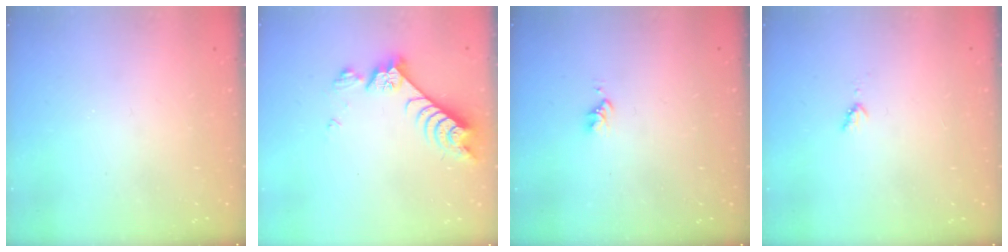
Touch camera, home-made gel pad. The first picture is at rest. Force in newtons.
{"total": 7.6, "press": 7.6, "slide": 0.8}
{"total": 2.6, "press": 2.6, "slide": 0.4}
{"total": 2.8, "press": 2.8, "slide": 0.4}